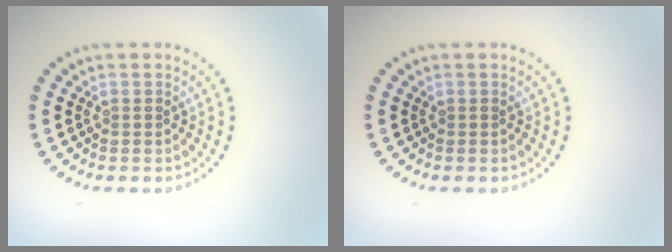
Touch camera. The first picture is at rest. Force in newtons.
{"total": 0.0}